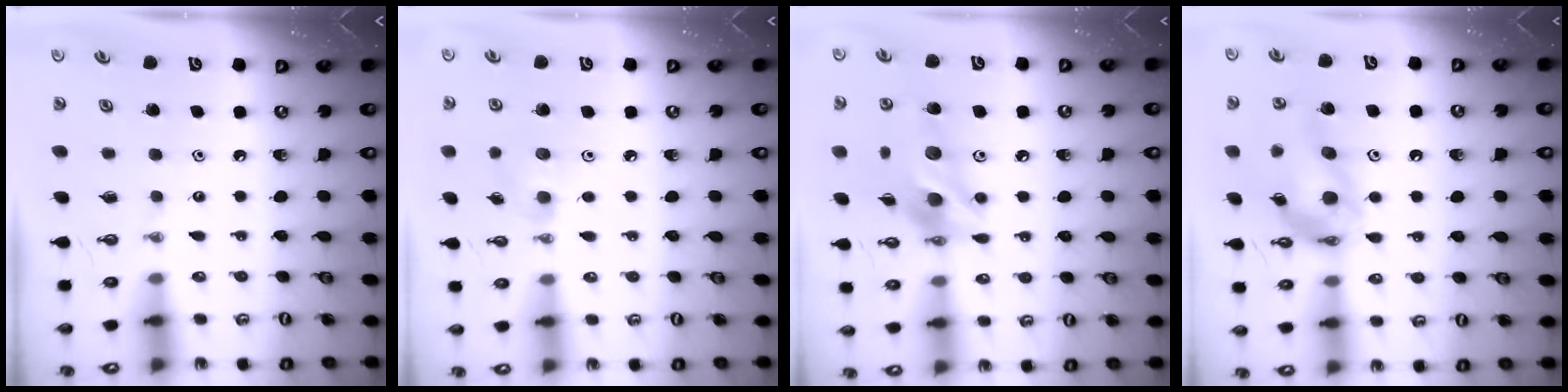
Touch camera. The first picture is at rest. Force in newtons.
{"total": 5.2, "press": 5.0, "slide": 1.4}
{"total": 14.7, "press": 14.6, "slide": 1.1}
{"total": 15.2, "press": 15.1, "slide": 1.7}